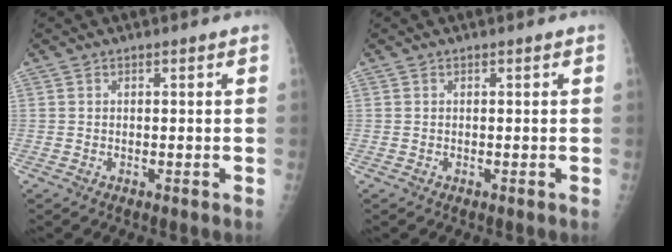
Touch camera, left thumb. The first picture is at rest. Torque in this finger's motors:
{"motor_torque": [-0.30, 0.30, -0.01, 0.01, 0.00]}